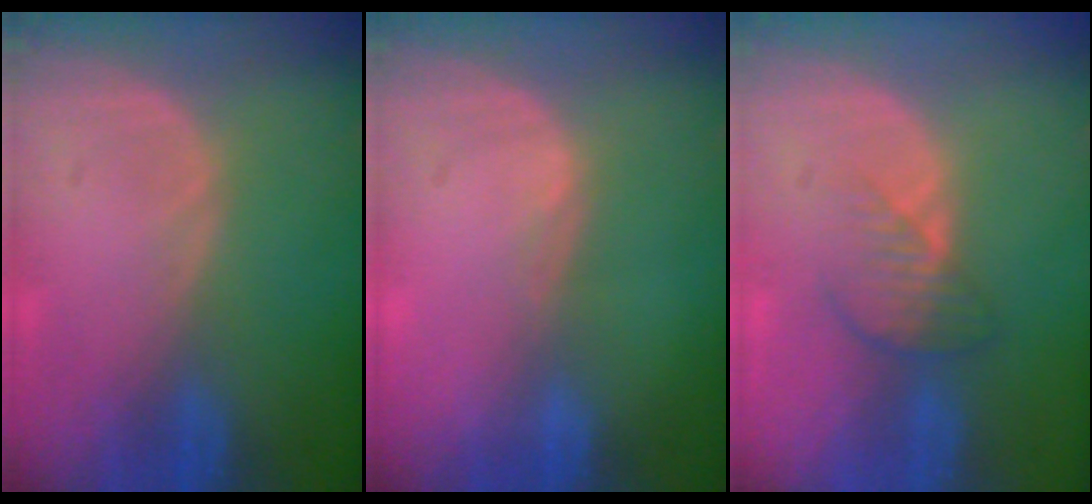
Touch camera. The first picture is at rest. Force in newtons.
{"total": 0.6, "press": 0.5, "slide": 0.4}
{"total": 3.9, "press": 3.5, "slide": 1.7}